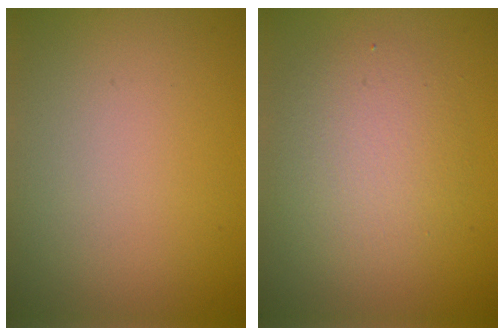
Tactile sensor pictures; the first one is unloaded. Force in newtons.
{"total": 3.8, "press": 3.8, "slide": 0.3}